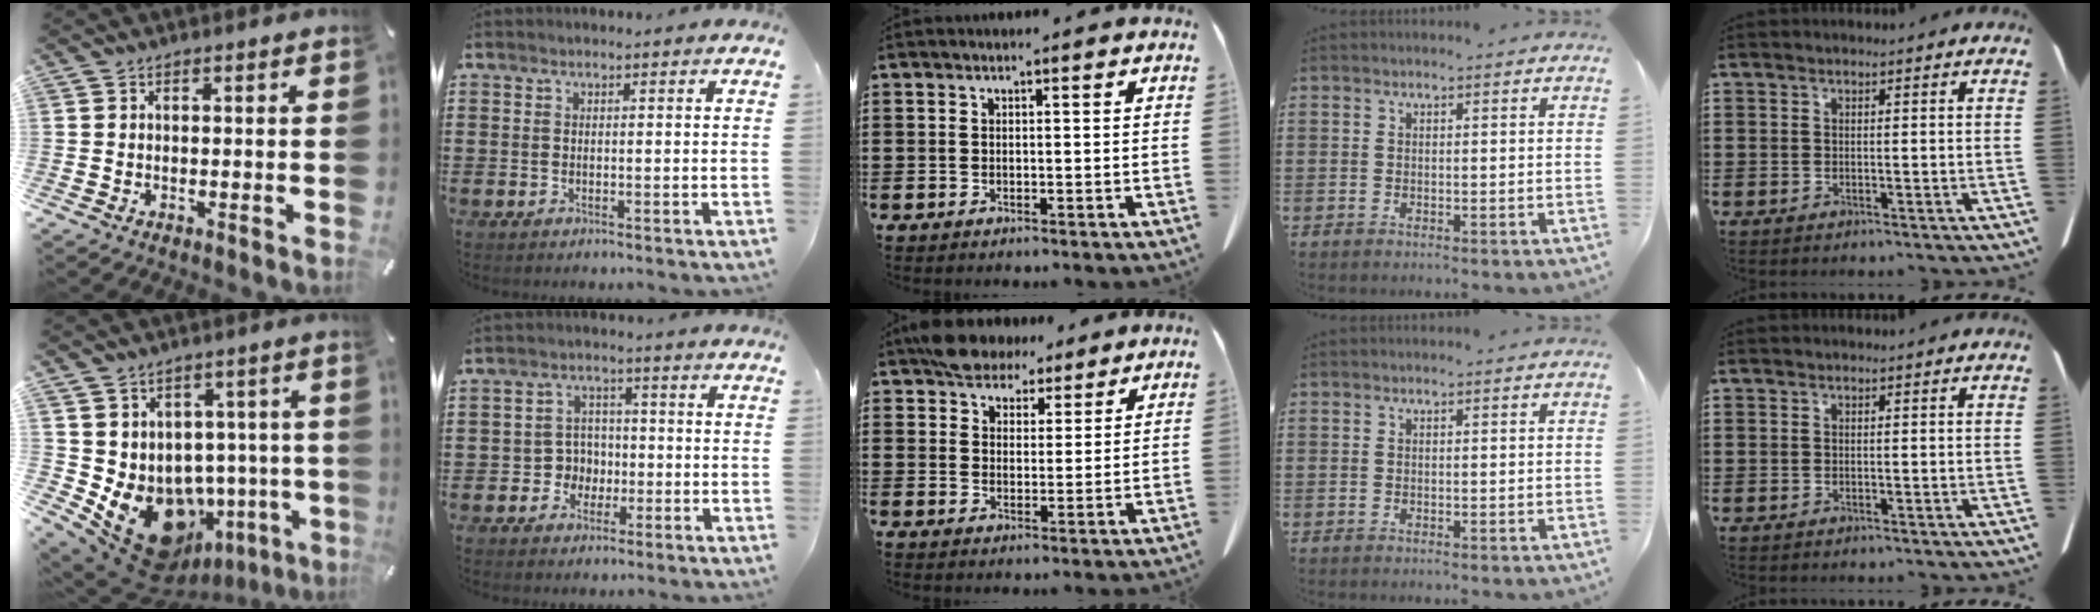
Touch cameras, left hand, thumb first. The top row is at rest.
{"thumb": {"total": 16.7, "force": [-6.5, 11.3, 10.3], "torque": [-0.164, 0.002, -0.096]}, "index": {"total": 4.2, "force": [-1.1, 3.9, 1.2], "torque": [-0.036, 0.008, -0.022]}, "middle": {"total": 5.9, "force": [5.2, 2.5, 1.1], "torque": [-0.042, -0.005, 0.103]}}